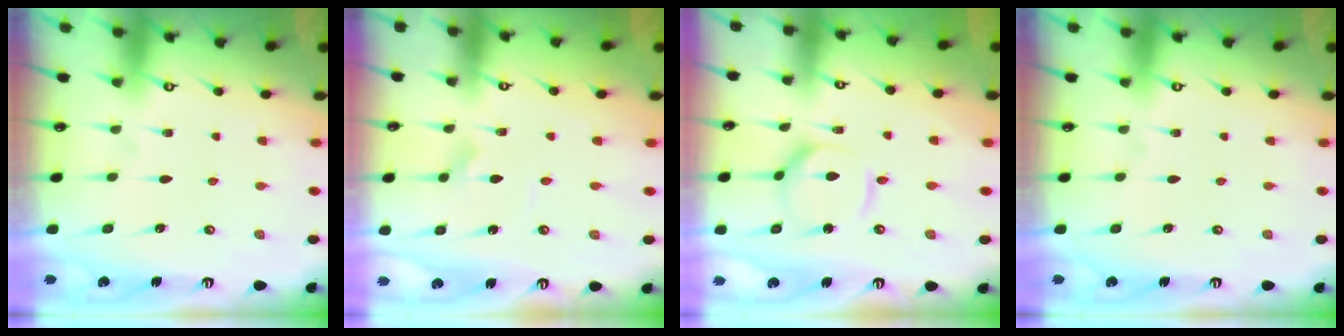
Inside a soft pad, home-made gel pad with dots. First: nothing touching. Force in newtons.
{"total": 2.0, "press": 2.0, "slide": 0.1}
{"total": 7.2, "press": 7.2, "slide": 0.7}
{"total": 0.0}